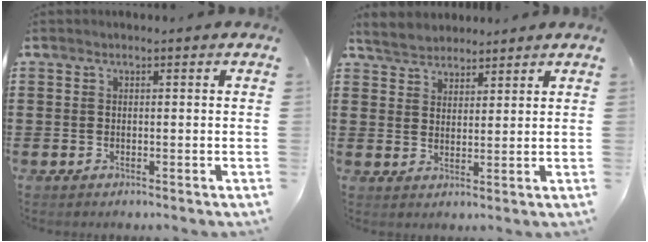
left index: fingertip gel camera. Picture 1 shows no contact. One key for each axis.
{"total": 3.5, "fx": 3.3, "fy": 1.4, "fz": -0.1, "tx": -0.014, "ty": -0.002, "tz": 0.062}